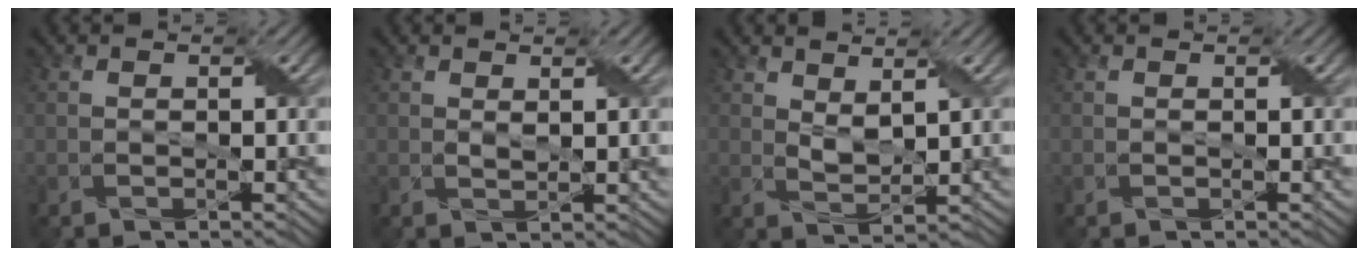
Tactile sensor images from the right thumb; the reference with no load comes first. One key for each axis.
{"total": 1.0, "fx": 0.7, "fy": 0.3, "fz": 0.6, "tx": -0.018, "ty": -0.002, "tz": 0.017}
{"total": 2.6, "fx": 1.7, "fy": 1.1, "fz": 1.6, "tx": -0.040, "ty": -0.003, "tz": 0.037}
{"total": 0.0}